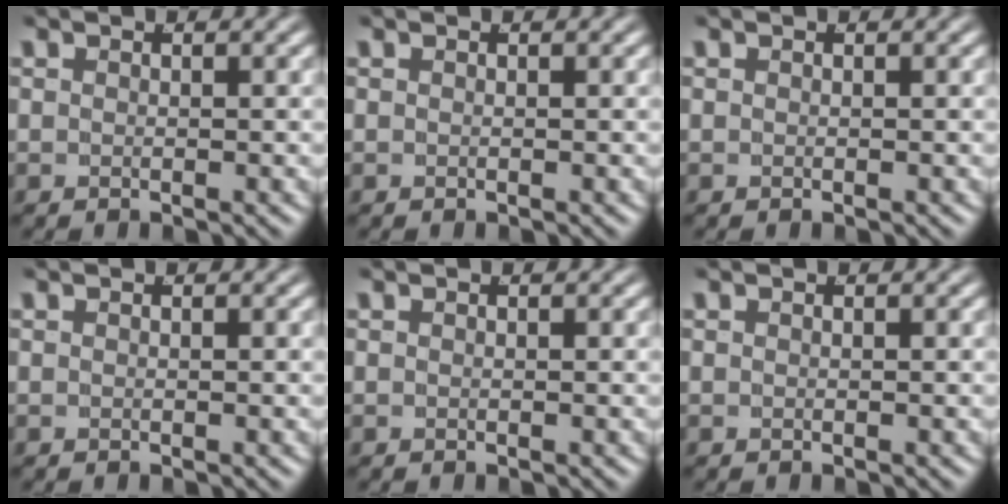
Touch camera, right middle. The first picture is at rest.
{"total": 0.0}
{"total": 0.0}
{"total": 0.0}
{"total": 0.0}
{"total": 0.0}